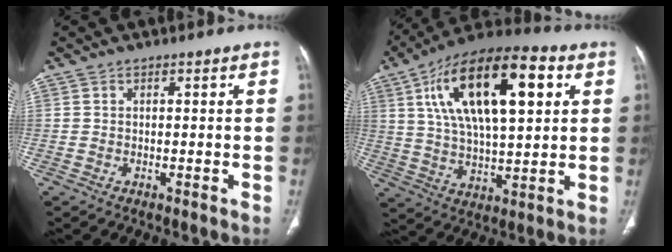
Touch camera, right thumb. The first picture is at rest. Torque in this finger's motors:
{"motor_torque": [-1.42, 2.99, 1.27, 0.25, 0.22]}